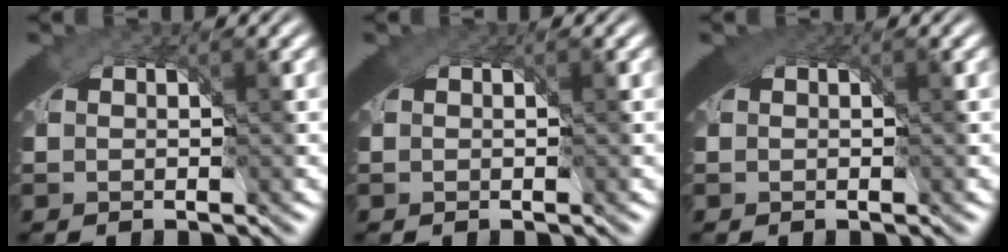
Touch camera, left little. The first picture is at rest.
{"total": 0.0}
{"total": 1.4, "force": [0.8, 0.8, 0.8], "torque": [-0.015, -0.002, 0.012]}